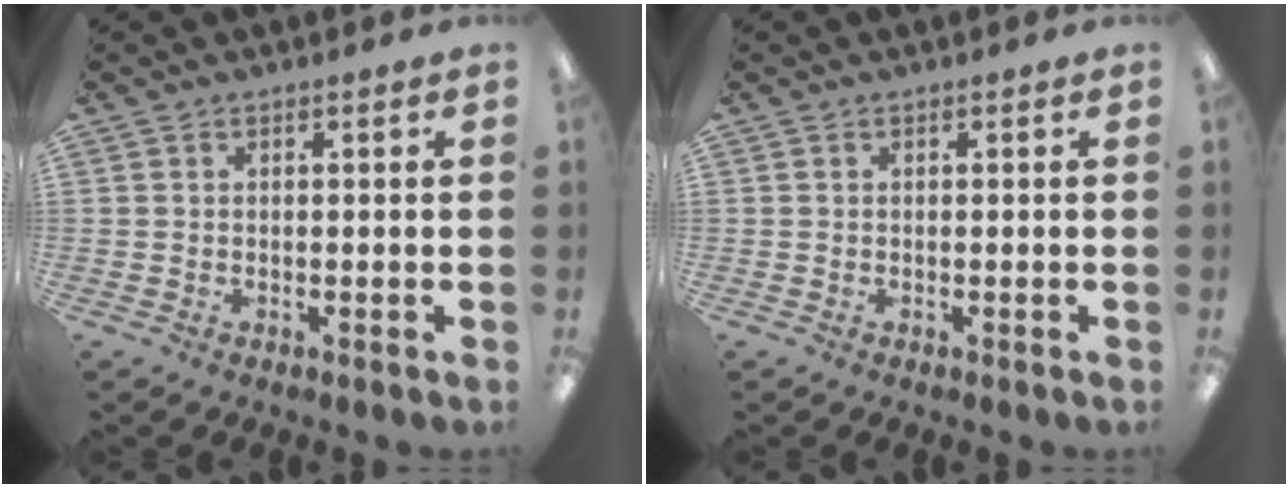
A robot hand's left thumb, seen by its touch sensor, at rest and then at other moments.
{"total": 0.0}